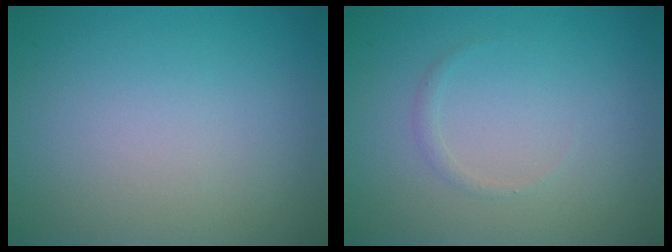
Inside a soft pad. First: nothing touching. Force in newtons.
{"total": 0.6, "press": 0.6, "slide": 0.0}